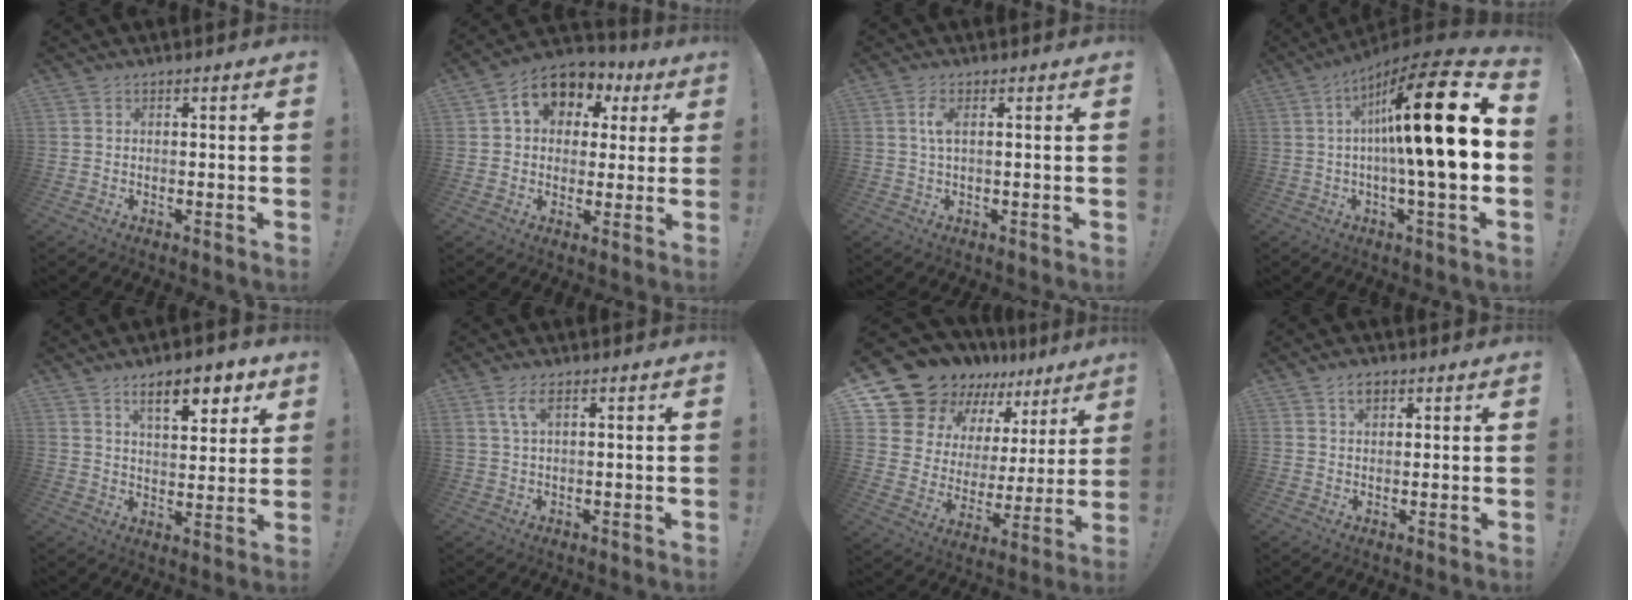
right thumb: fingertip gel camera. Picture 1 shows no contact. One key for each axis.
{"total": 11.7, "fx": 4.3, "fy": 8.8, "fz": 6.4, "tx": -0.096, "ty": -0.011, "tz": 0.083}
{"total": 3.5, "fx": 0.7, "fy": 1.0, "fz": 3.3, "tx": -0.063, "ty": -0.004, "tz": 0.008}
{"total": 22.7, "fx": 2.4, "fy": 2.9, "fz": 22.3, "tx": -0.356, "ty": -0.012, "tz": 0.021}
{"total": 11.2, "fx": 6.6, "fy": 4.1, "fz": 8.1, "tx": -0.112, "ty": -0.028, "tz": 0.109}
{"total": 4.0, "fx": 1.8, "fy": 1.1, "fz": 3.4, "tx": -0.064, "ty": 0.000, "tz": 0.032}
{"total": 16.8, "fx": 14.8, "fy": 7.0, "fz": 3.8, "tx": -0.075, "ty": -0.121, "tz": 0.283}
{"total": 3.6, "fx": 2.2, "fy": 2.1, "fz": 2.0, "tx": -0.022, "ty": -0.003, "tz": 0.036}